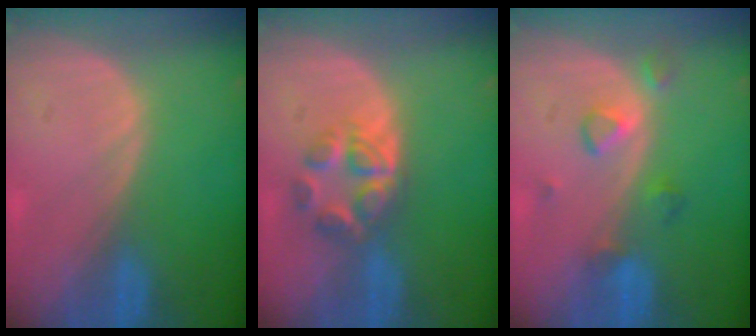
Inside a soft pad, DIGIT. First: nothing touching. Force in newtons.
{"total": 5.6, "press": 5.3, "slide": 1.7}
{"total": 3.6, "press": 3.6, "slide": 0.4}